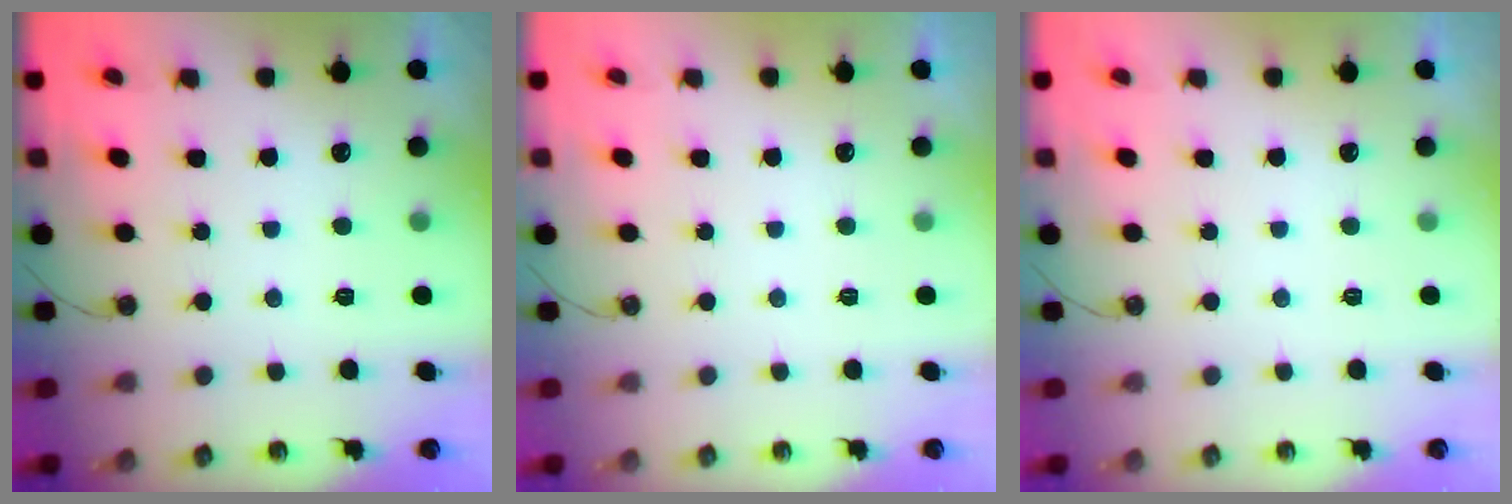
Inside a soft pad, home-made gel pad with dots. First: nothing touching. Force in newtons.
{"total": 0.0}
{"total": 0.0}